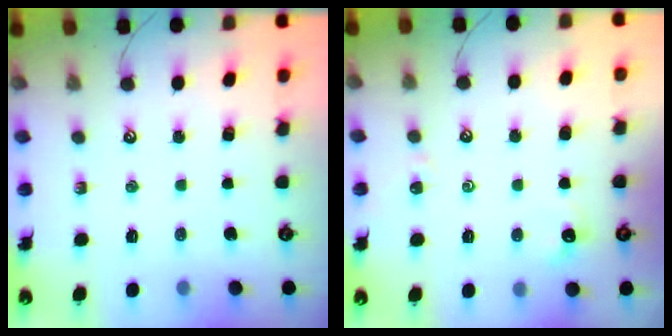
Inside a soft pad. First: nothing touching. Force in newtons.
{"total": 2.5, "press": 2.5, "slide": 0.6}